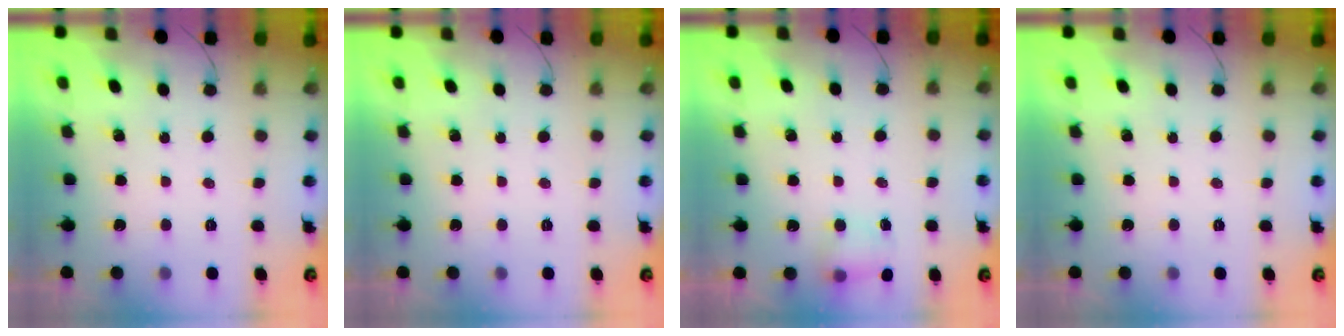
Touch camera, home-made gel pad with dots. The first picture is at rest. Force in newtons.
{"total": 0.0}
{"total": 5.7, "press": 5.6, "slide": 1.1}
{"total": 0.0}